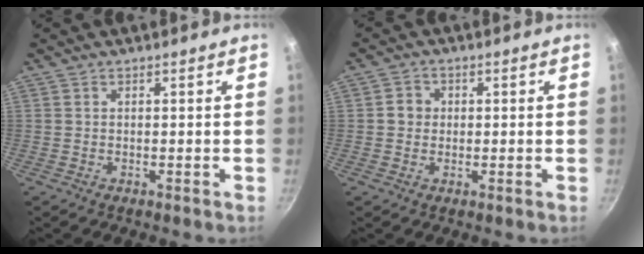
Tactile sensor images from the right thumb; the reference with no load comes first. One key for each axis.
{"total": 3.1, "fx": 0.2, "fy": 2.9, "fz": 1.1, "tx": -0.002, "ty": 0.006, "tz": -0.001}